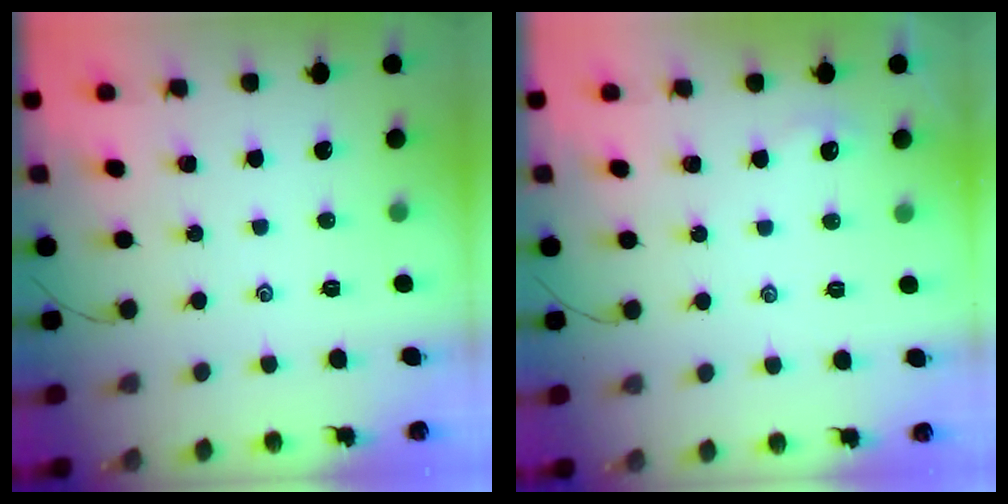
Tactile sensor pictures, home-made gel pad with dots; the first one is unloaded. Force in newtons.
{"total": 2.7, "press": 2.7, "slide": 0.3}